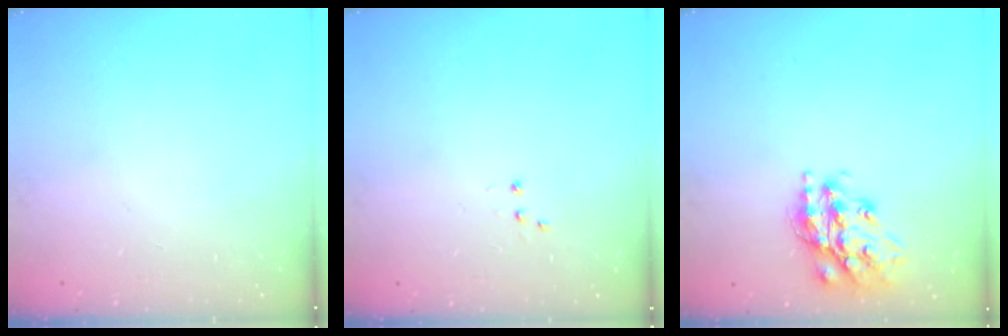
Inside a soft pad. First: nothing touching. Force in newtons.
{"total": 3.0, "press": 2.9, "slide": 0.7}
{"total": 17.4, "press": 17.4, "slide": 1.4}